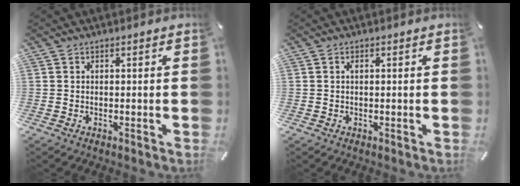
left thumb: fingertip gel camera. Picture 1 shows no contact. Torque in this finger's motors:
{"motor_torque": [0.00, -0.12, -0.05, 0.02, 0.01]}